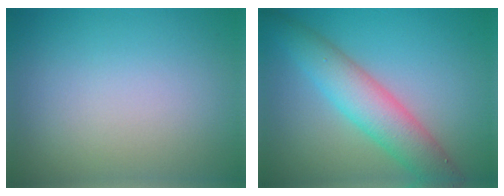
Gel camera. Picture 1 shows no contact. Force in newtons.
{"total": 5.6, "press": 5.6, "slide": 0.3}